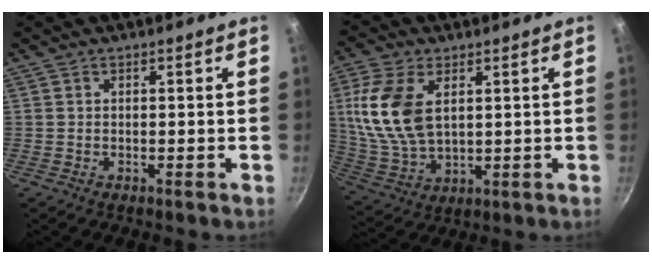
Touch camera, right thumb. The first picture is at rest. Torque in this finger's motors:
{"motor_torque": [-0.79, 1.77, 1.39, 0.18, 0.17]}